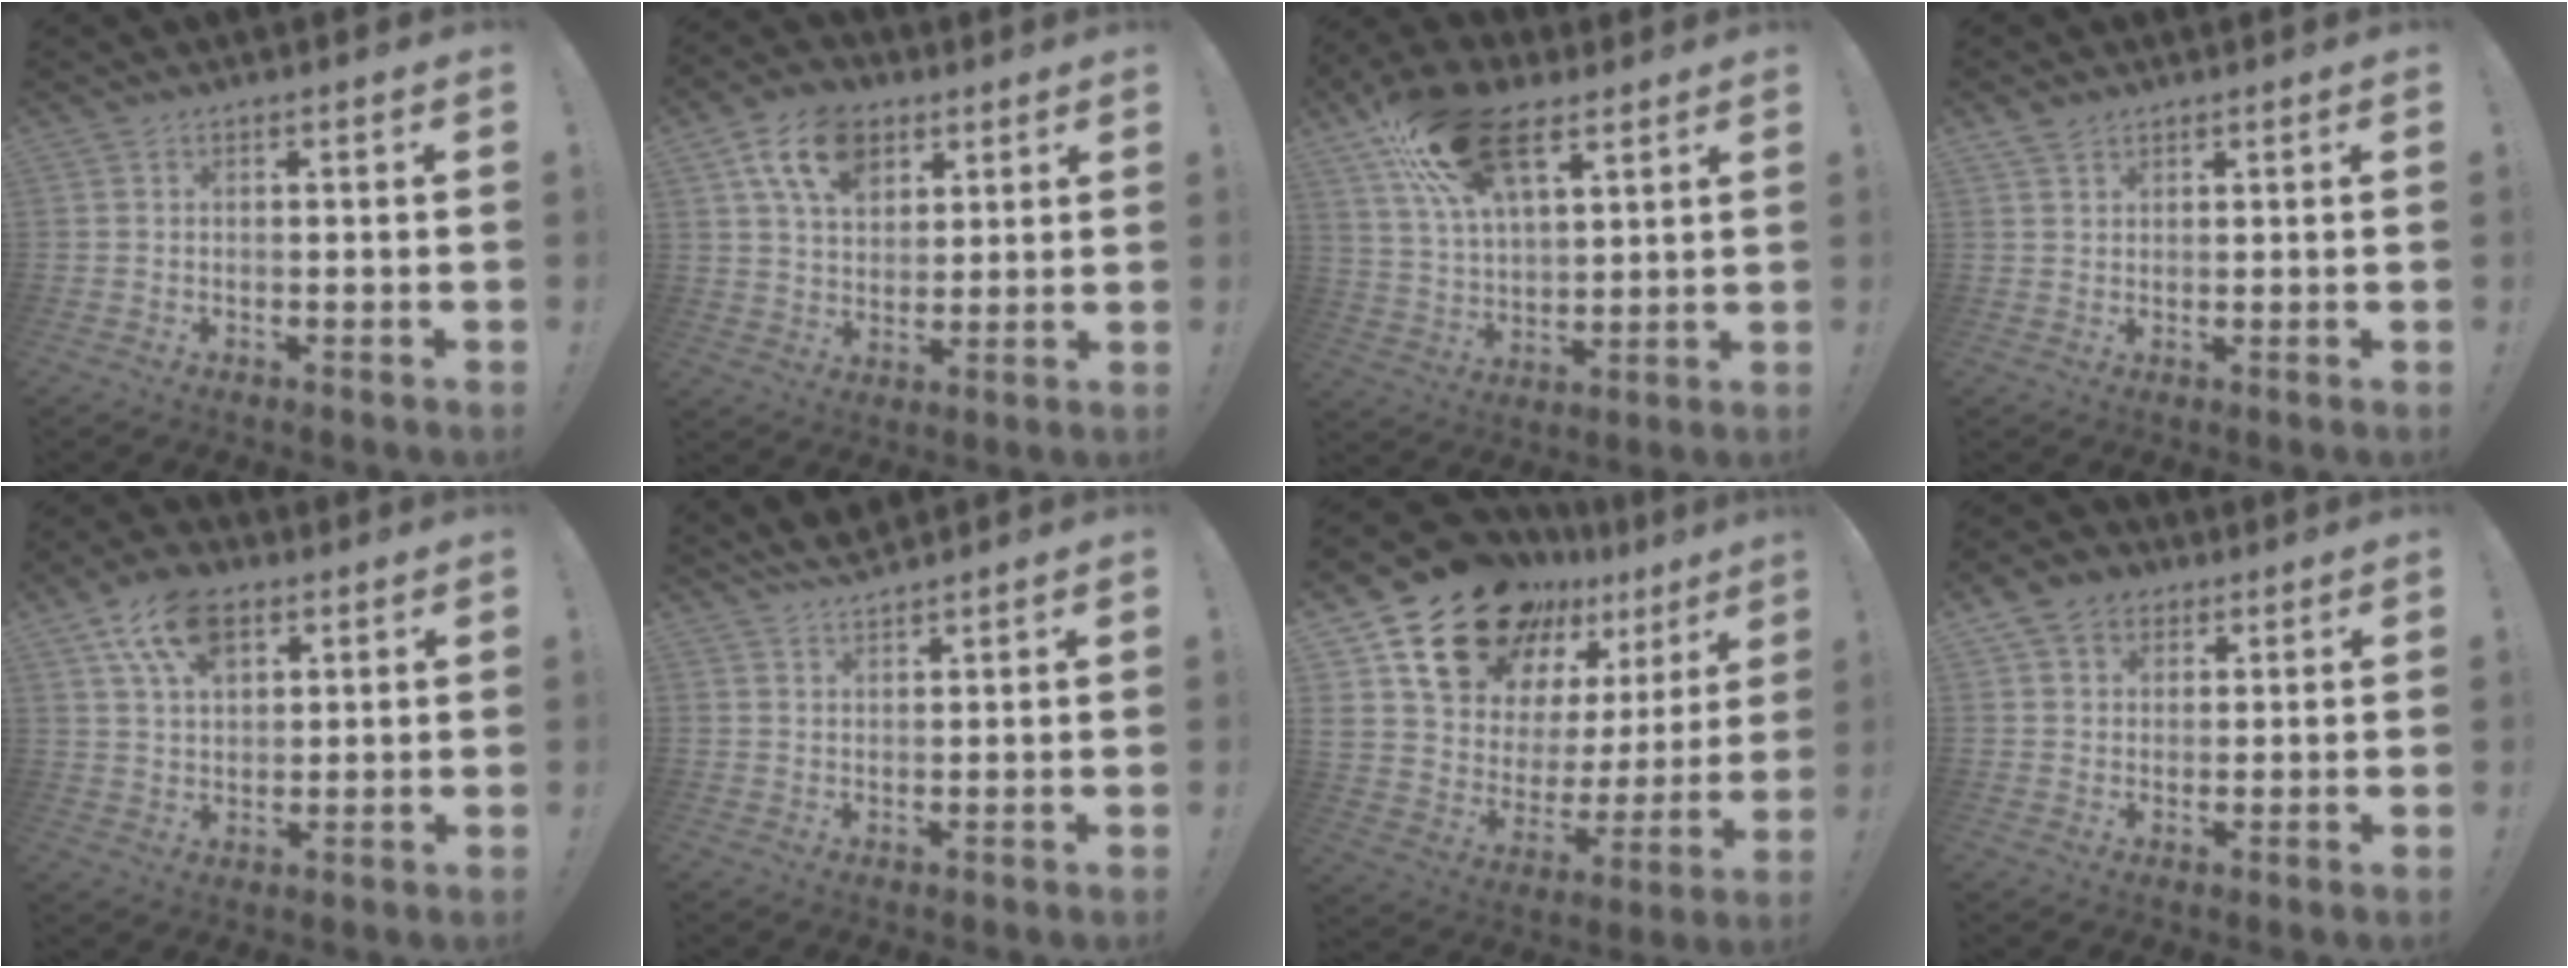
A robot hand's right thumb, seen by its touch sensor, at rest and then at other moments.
{"total": 14.1, "force": [7.1, 9.6, 7.6], "torque": [-0.127, -0.018, 0.136]}
{"total": 21.4, "force": [12.2, 11.1, 13.7], "torque": [-0.244, -0.048, 0.222]}
{"total": 3.0, "force": [2.3, 1.7, 0.8], "torque": [-0.014, -0.008, 0.045]}
{"total": 12.7, "force": [6.8, 7.5, 7.7], "torque": [-0.137, -0.012, 0.130]}
{"total": 4.5, "force": [4.2, 1.0, 1.2], "torque": [-0.029, -0.019, 0.080]}
{"total": 23.1, "force": [17.3, 11.8, 9.7], "torque": [-0.153, -0.116, 0.327]}
{"total": 8.0, "force": [4.0, 6.4, 2.6], "torque": [-0.048, -0.008, 0.084]}